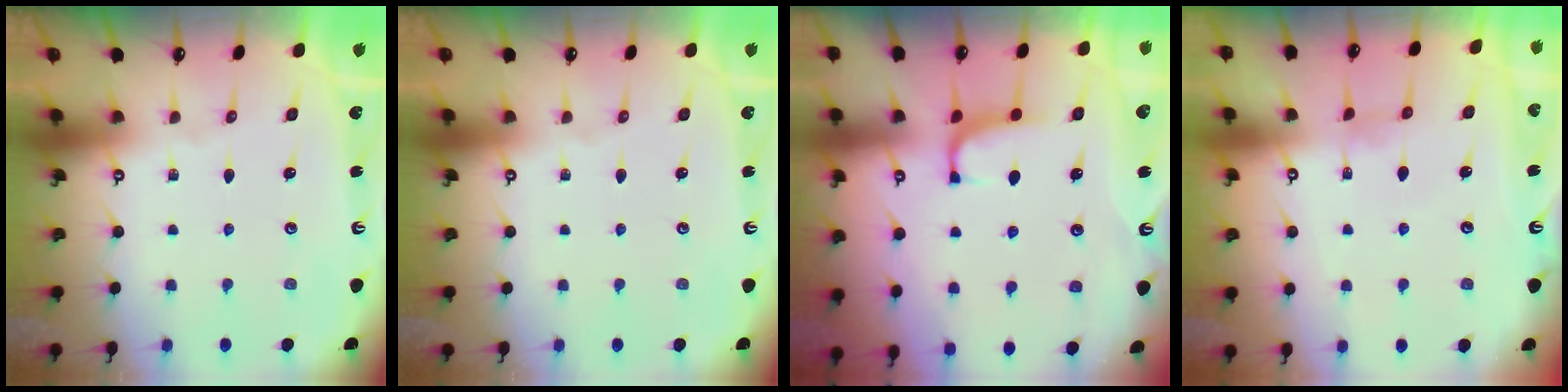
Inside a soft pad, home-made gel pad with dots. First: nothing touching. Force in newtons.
{"total": 0.0}
{"total": 0.8, "press": 0.6, "slide": 0.6}
{"total": 0.9, "press": 0.5, "slide": 0.7}